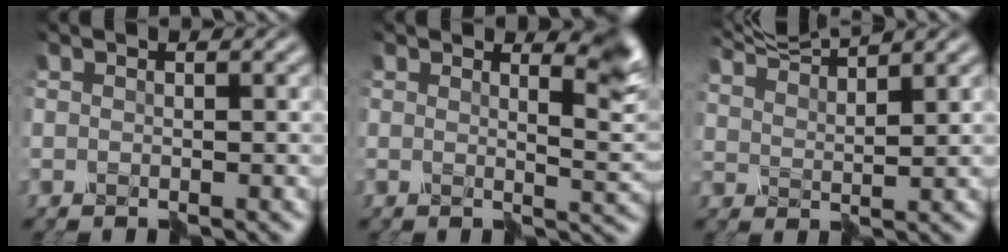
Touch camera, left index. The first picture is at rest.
{"total": 5.4, "force": [2.6, 2.1, 4.2], "torque": [-0.038, 0.006, 0.032]}
{"total": 5.4, "force": [5.3, -0.1, 0.7], "torque": [-0.027, 0.016, 0.088]}